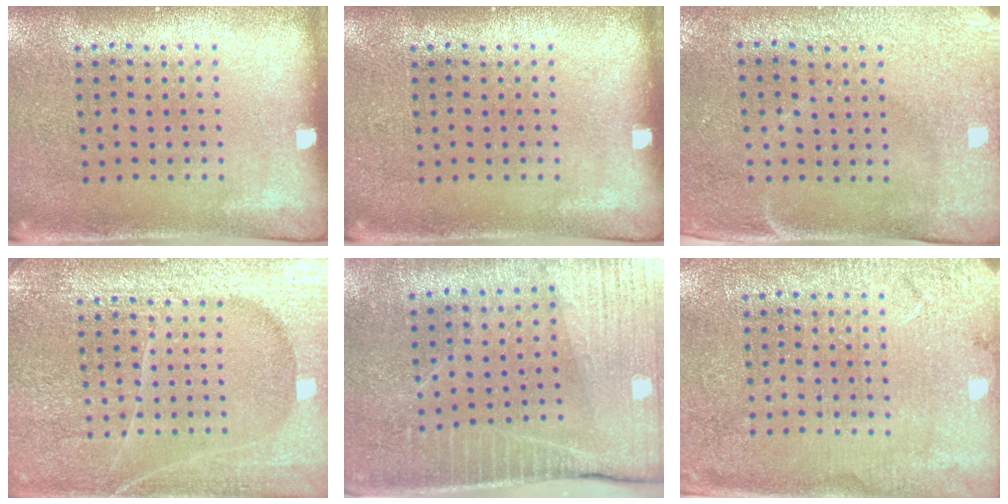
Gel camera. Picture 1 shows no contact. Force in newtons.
{"total": 0.0}
{"total": 2.9, "press": 2.4, "slide": 1.6}
{"total": 6.6, "press": 6.5, "slide": 0.9}
{"total": 3.6, "press": 3.5, "slide": 0.4}
{"total": 2.7, "press": 2.7, "slide": 0.1}